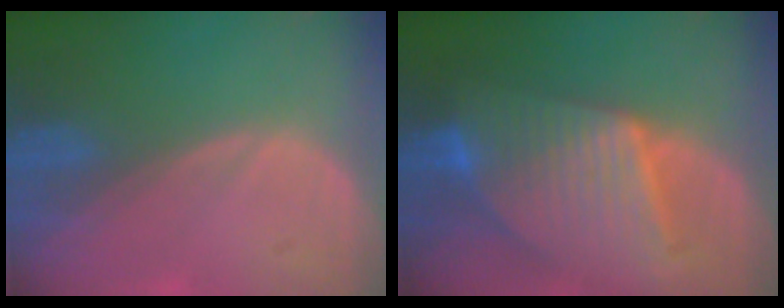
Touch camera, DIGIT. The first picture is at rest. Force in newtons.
{"total": 10.1, "press": 10.0, "slide": 0.7}